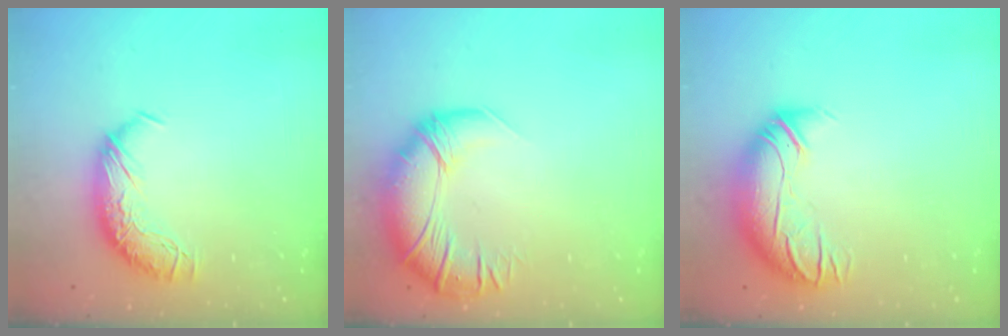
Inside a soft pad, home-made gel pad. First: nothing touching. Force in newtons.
{"total": 3.9, "press": 2.0, "slide": 3.3}
{"total": 3.0, "press": 0.4, "slide": 2.9}